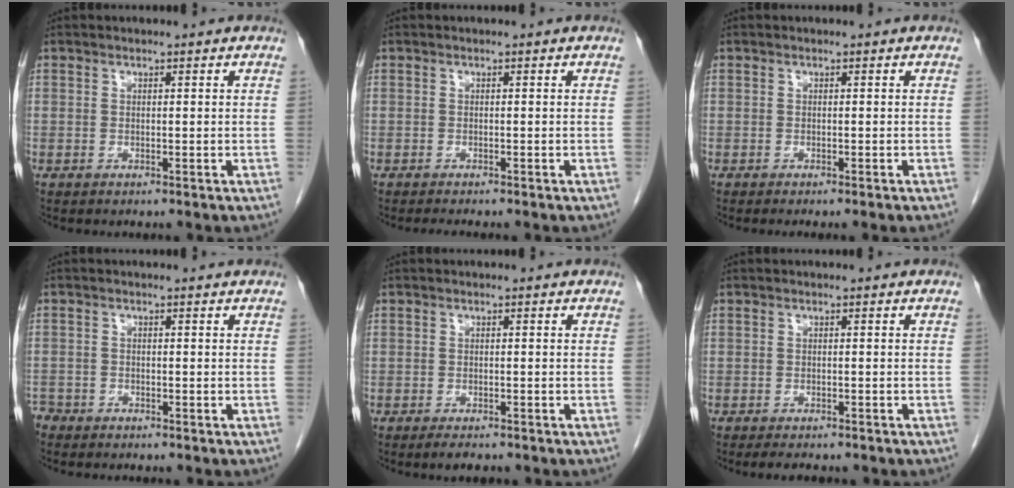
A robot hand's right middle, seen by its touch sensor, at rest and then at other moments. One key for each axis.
{"total": 1.8, "fx": -1.5, "fy": 0.0, "fz": 0.8, "tx": -0.014, "ty": -0.003, "tz": -0.021}
{"total": 1.8, "fx": -1.6, "fy": -0.4, "fz": 0.9, "tx": -0.007, "ty": 0.005, "tz": -0.020}
{"total": 2.5, "fx": -2.1, "fy": 1.3, "fz": 0.3, "tx": 0.000, "ty": 0.002, "tz": -0.036}
{"total": 2.1, "fx": -1.7, "fy": 0.6, "fz": 1.1, "tx": -0.022, "ty": -0.004, "tz": -0.023}
{"total": 4.3, "fx": -3.6, "fy": 1.2, "fz": 2.1, "tx": -0.029, "ty": -0.007, "tz": -0.041}